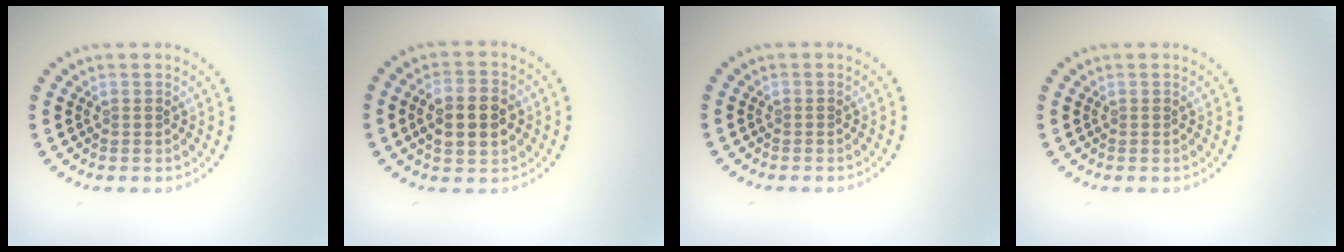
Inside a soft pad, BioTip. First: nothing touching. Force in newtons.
{"total": 4.5, "press": 4.5, "slide": 0.3}
{"total": 0.0}
{"total": 0.0}